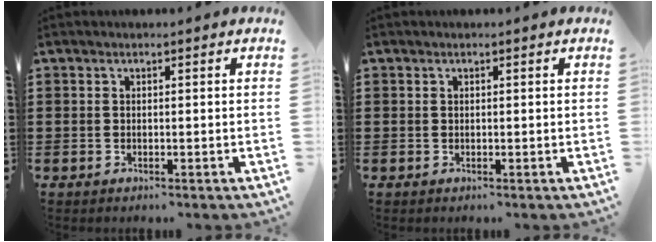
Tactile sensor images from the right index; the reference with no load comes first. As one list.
[{"total": 0.0}]